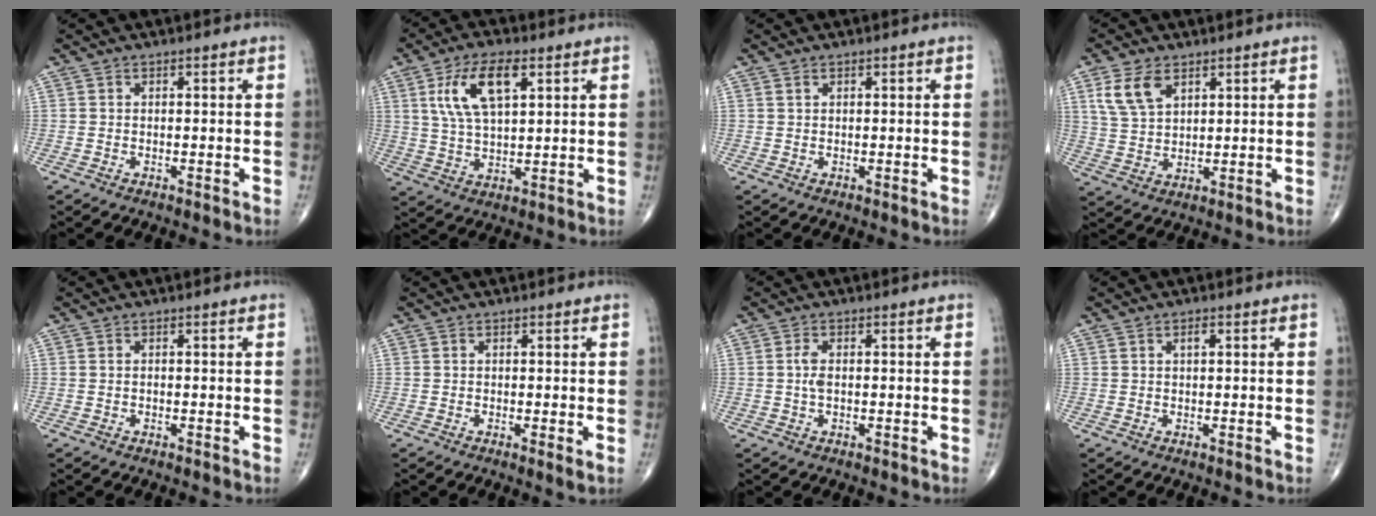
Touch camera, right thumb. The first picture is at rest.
{"total": 11.3, "force": [4.3, 4.9, 9.3], "torque": [-0.176, -0.005, 0.084]}
{"total": 0.6, "force": [0.4, 0.3, 0.3], "torque": [-0.008, 0.002, 0.009]}
{"total": 7.5, "force": [3.7, 4.4, 4.9], "torque": [-0.089, -0.009, 0.080]}
{"total": 0.0}
{"total": 1.5, "force": [-0.2, 0.2, 1.5], "torque": [-0.029, -0.008, -0.005]}
{"total": 2.0, "force": [0.0, 0.9, 1.8], "torque": [-0.043, 0.001, -0.001]}
{"total": 1.1, "force": [0.4, 0.5, 0.9], "torque": [-0.018, 0.001, 0.005]}